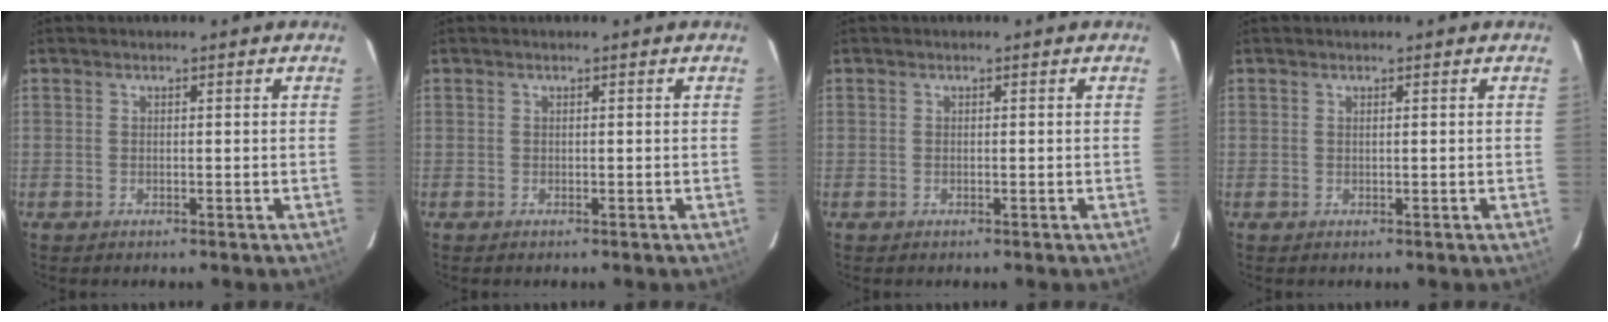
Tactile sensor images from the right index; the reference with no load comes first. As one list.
[{"total": 0.0}, {"total": 0.0}, {"total": 0.0}]